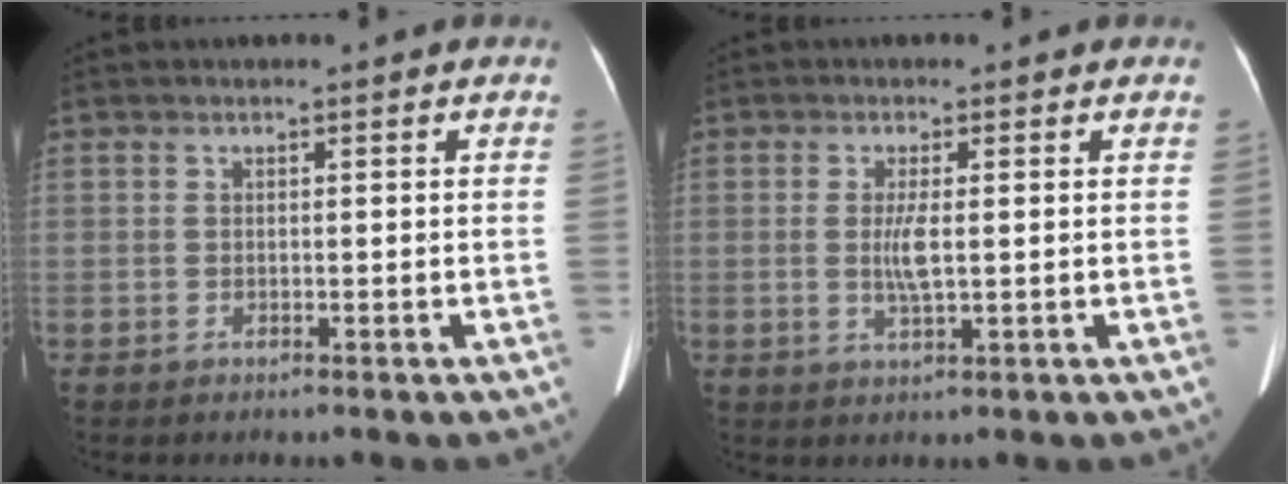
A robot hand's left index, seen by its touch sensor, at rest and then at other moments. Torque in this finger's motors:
{"motor_torque": [0.85, 0.05, 0.33, 0.09]}